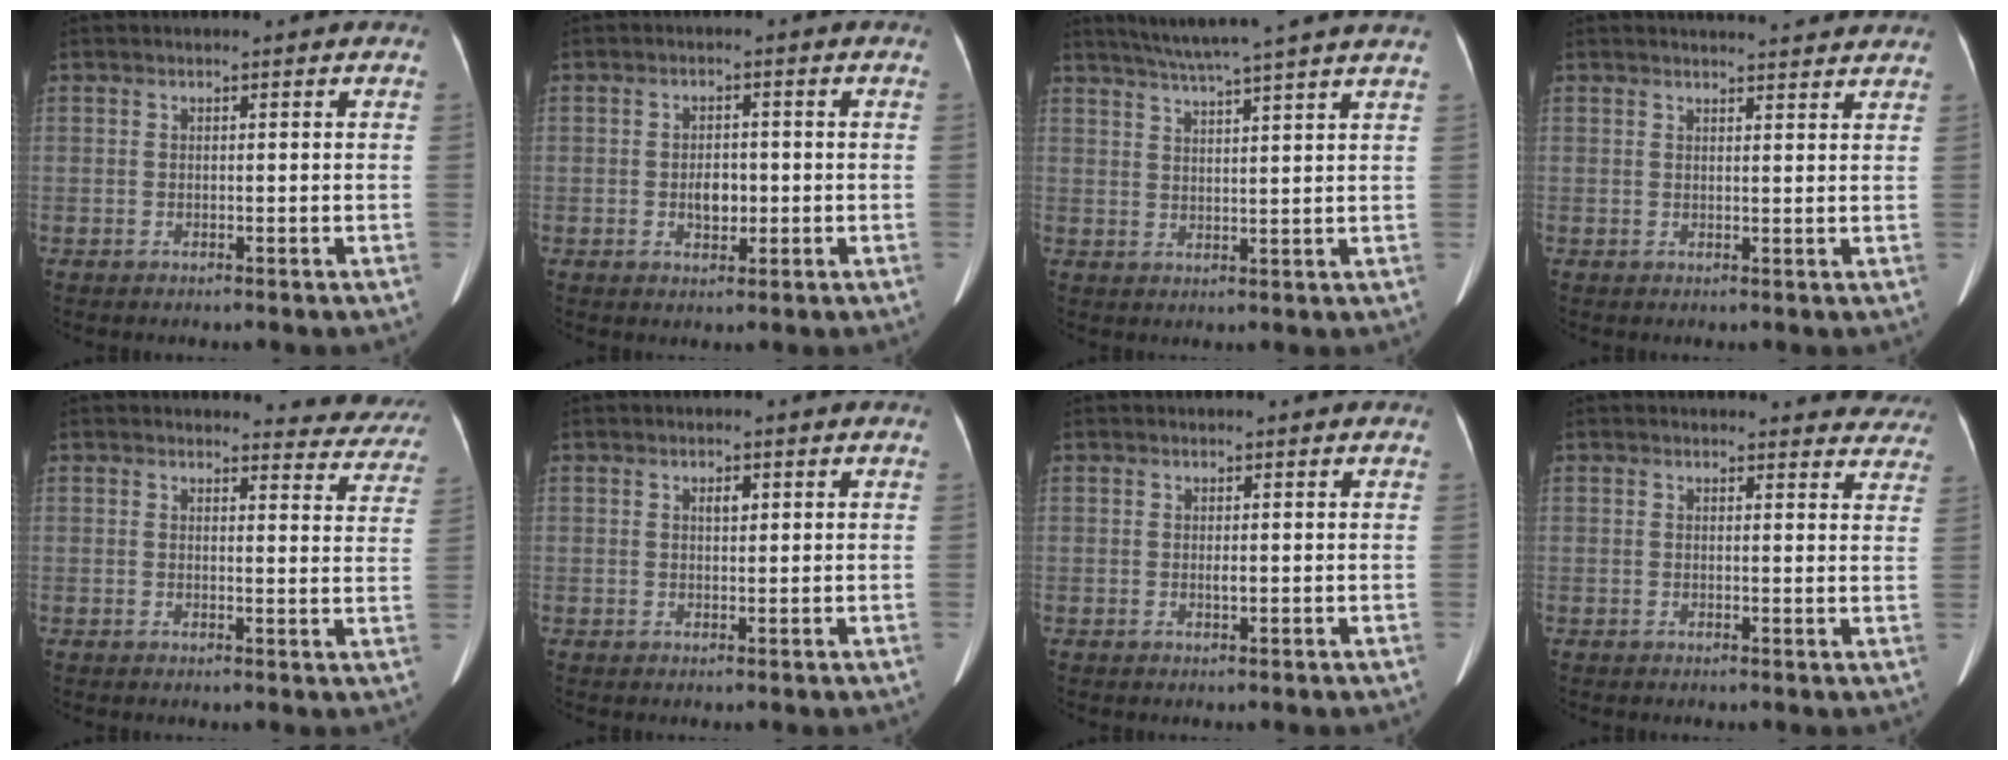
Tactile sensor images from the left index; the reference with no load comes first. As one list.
[{"total": 3.0, "force": [-0.5, 1.8, 2.3], "torque": [-0.037, 0.004, -0.004]}, {"total": 13.2, "force": [11.3, -1.6, 6.8], "torque": [-0.113, 0.008, 0.146]}, {"total": 7.6, "force": [7.3, 0.4, 2.1], "torque": [-0.022, 0.011, 0.075]}, {"total": 7.9, "force": [7.7, 1.7, -0.1], "torque": [0.028, -0.039, 0.058]}, {"total": 1.4, "force": [0.6, 0.6, 1.1], "torque": [-0.022, 0.001, 0.012]}, {"total": 0.6, "force": [0.0, 0.1, 0.5], "torque": [-0.008, -0.002, 0.000]}, {"total": 8.6, "force": [8.2, 2.4, 0.4], "torque": [0.040, -0.021, 0.052]}]